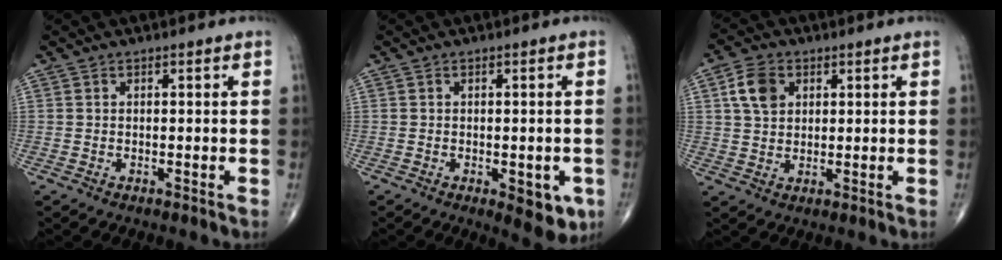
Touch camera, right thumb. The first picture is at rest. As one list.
[{"total": 6.5, "force": [-2.3, 2.9, 5.3], "torque": [-0.040, -0.004, -0.022]}, {"total": 6.4, "force": [2.2, 4.6, 3.9], "torque": [-0.060, -0.001, 0.038]}]